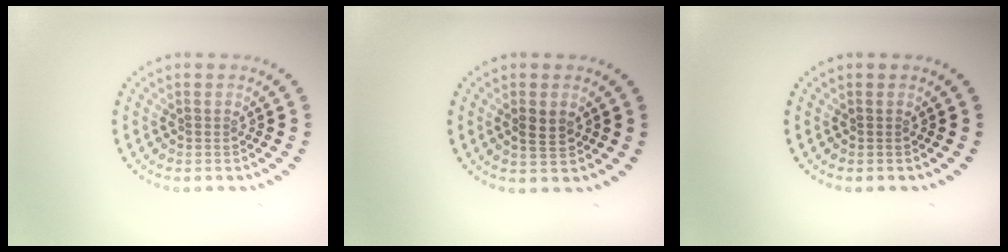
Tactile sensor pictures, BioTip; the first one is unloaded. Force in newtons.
{"total": 2.0, "press": 2.0, "slide": 0.2}
{"total": 0.0}